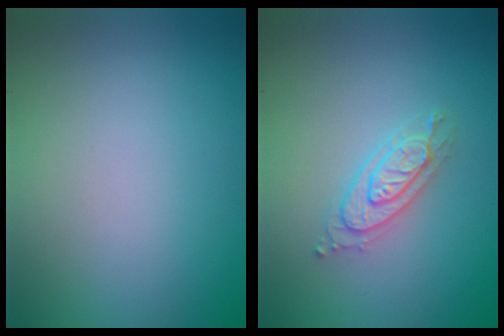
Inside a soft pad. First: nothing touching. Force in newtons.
{"total": 2.6, "press": 2.6, "slide": 0.5}